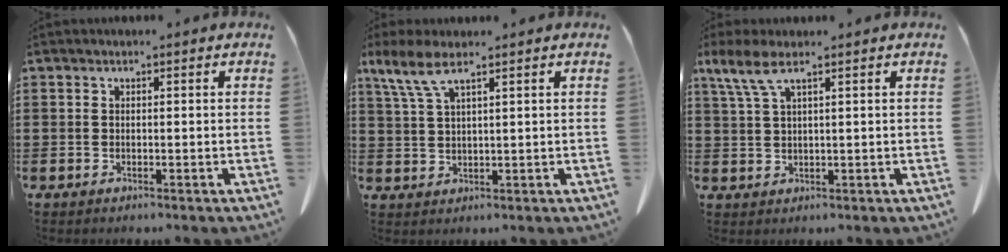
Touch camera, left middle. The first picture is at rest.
{"total": 5.4, "force": [3.5, 1.1, 4.0], "torque": [-0.101, -0.007, 0.059]}
{"total": 4.5, "force": [2.6, 0.7, 3.6], "torque": [-0.092, -0.003, 0.043]}